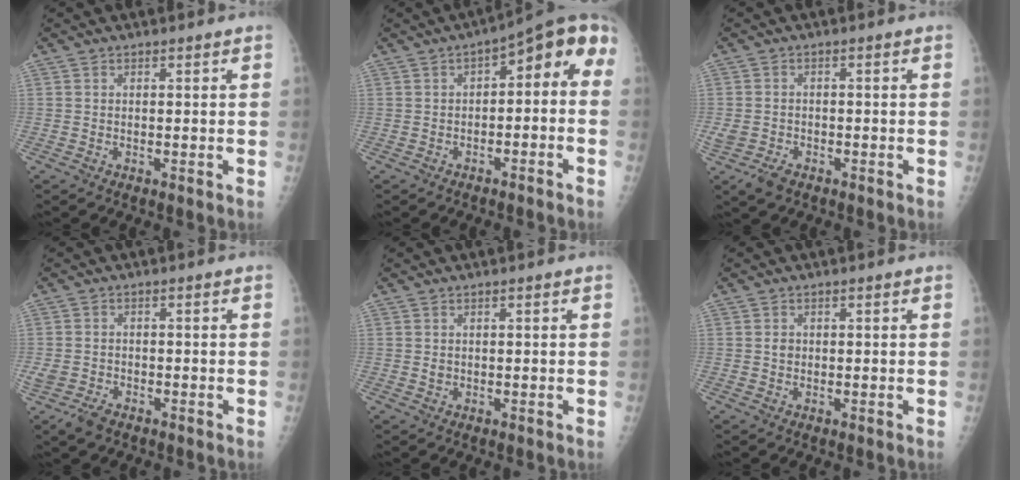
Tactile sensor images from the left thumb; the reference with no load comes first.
{"total": 9.0, "force": [-1.0, 4.8, 7.5], "torque": [-0.067, 0.050, -0.023]}
{"total": 5.9, "force": [-3.8, 3.6, 2.8], "torque": [-0.062, 0.009, -0.061]}
{"total": 5.3, "force": [-3.8, 2.8, 2.4], "torque": [-0.054, 0.006, -0.065]}
{"total": 0.9, "force": [0.2, 0.6, 0.6], "torque": [-0.005, 0.000, 0.007]}
{"total": 0.9, "force": [-0.1, 0.9, 0.3], "torque": [-0.002, 0.002, -0.001]}